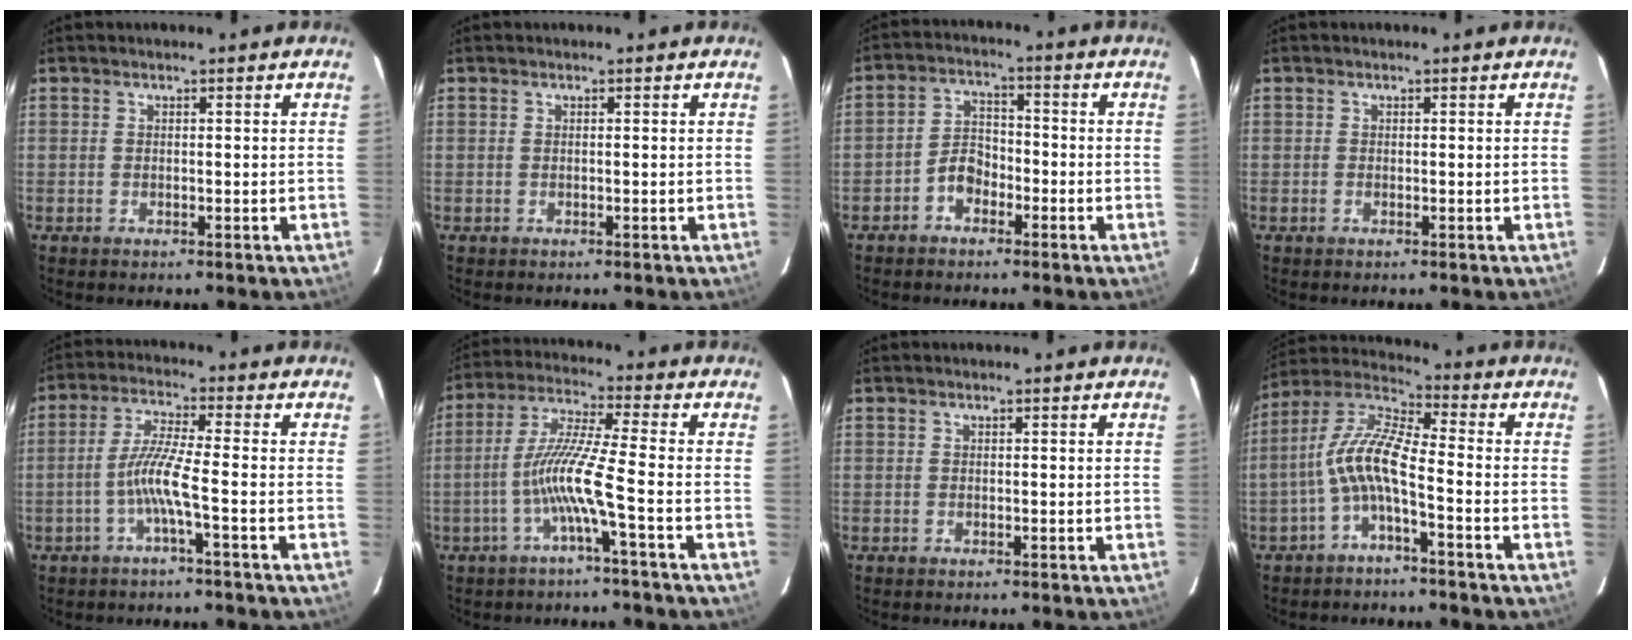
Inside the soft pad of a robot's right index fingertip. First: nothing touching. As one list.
[{"total": 0.0}, {"total": 4.7, "force": [-2.9, 3.1, 2.2], "torque": [-0.044, 0.019, -0.049]}, {"total": 0.0}, {"total": 5.9, "force": [-2.4, -0.8, 5.3], "torque": [-0.120, 0.005, -0.046]}, {"total": 9.0, "force": [-3.5, -1.4, 8.2], "torque": [-0.174, 0.004, -0.067]}, {"total": 0.0}, {"total": 9.1, "force": [-3.1, 1.9, 8.4], "torque": [-0.191, 0.016, -0.062]}]